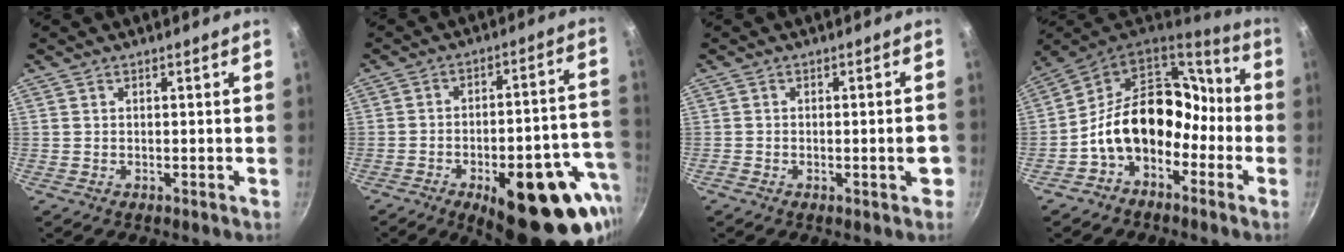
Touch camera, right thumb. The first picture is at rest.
{"total": 26.7, "force": [-11.5, 11.1, 21.3], "torque": [-0.224, 0.040, -0.147]}
{"total": 3.7, "force": [-1.2, 1.4, 3.2], "torque": [-0.022, 0.007, -0.017]}
{"total": 17.2, "force": [-5.0, 12.5, 10.7], "torque": [-0.121, 0.082, -0.100]}